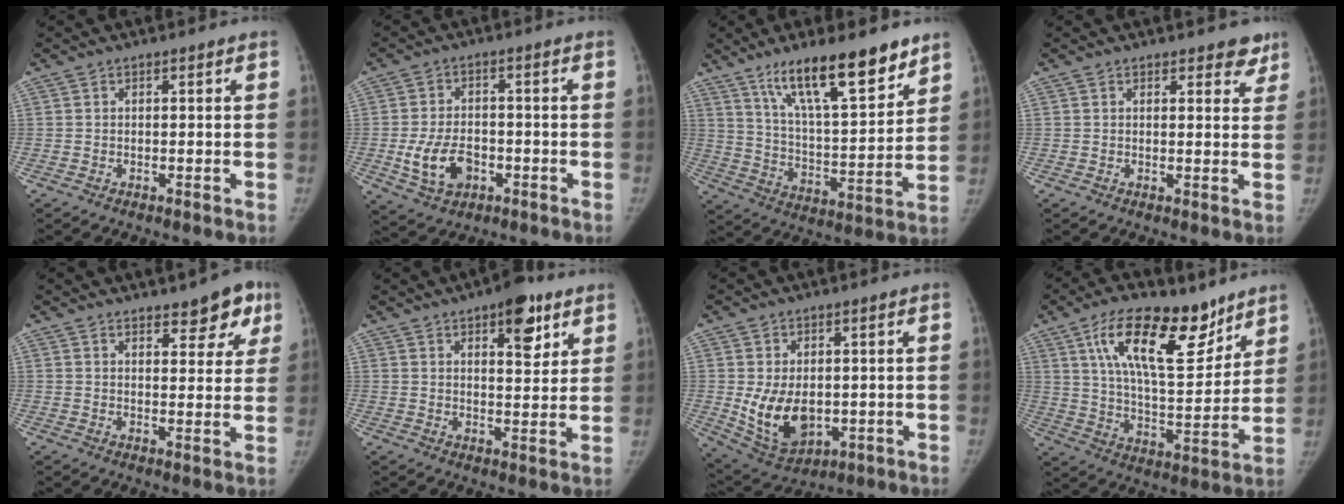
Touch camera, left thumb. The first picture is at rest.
{"total": 8.6, "force": [-2.5, 5.8, 5.8], "torque": [-0.100, 0.011, -0.037]}
{"total": 18.7, "force": [12.6, 4.8, 12.9], "torque": [-0.182, -0.066, 0.220]}
{"total": 3.9, "force": [3.0, 1.8, 1.6], "torque": [0.011, -0.015, 0.030]}
{"total": 7.6, "force": [4.8, 3.3, 4.9], "torque": [-0.023, -0.023, 0.060]}
{"total": 9.3, "force": [5.2, 3.9, 6.7], "torque": [-0.066, -0.024, 0.071]}
{"total": 10.9, "force": [-0.7, 7.2, 8.2], "torque": [-0.123, -0.015, 0.011]}
{"total": 19.7, "force": [11.5, 8.3, 13.7], "torque": [-0.192, -0.059, 0.201]}